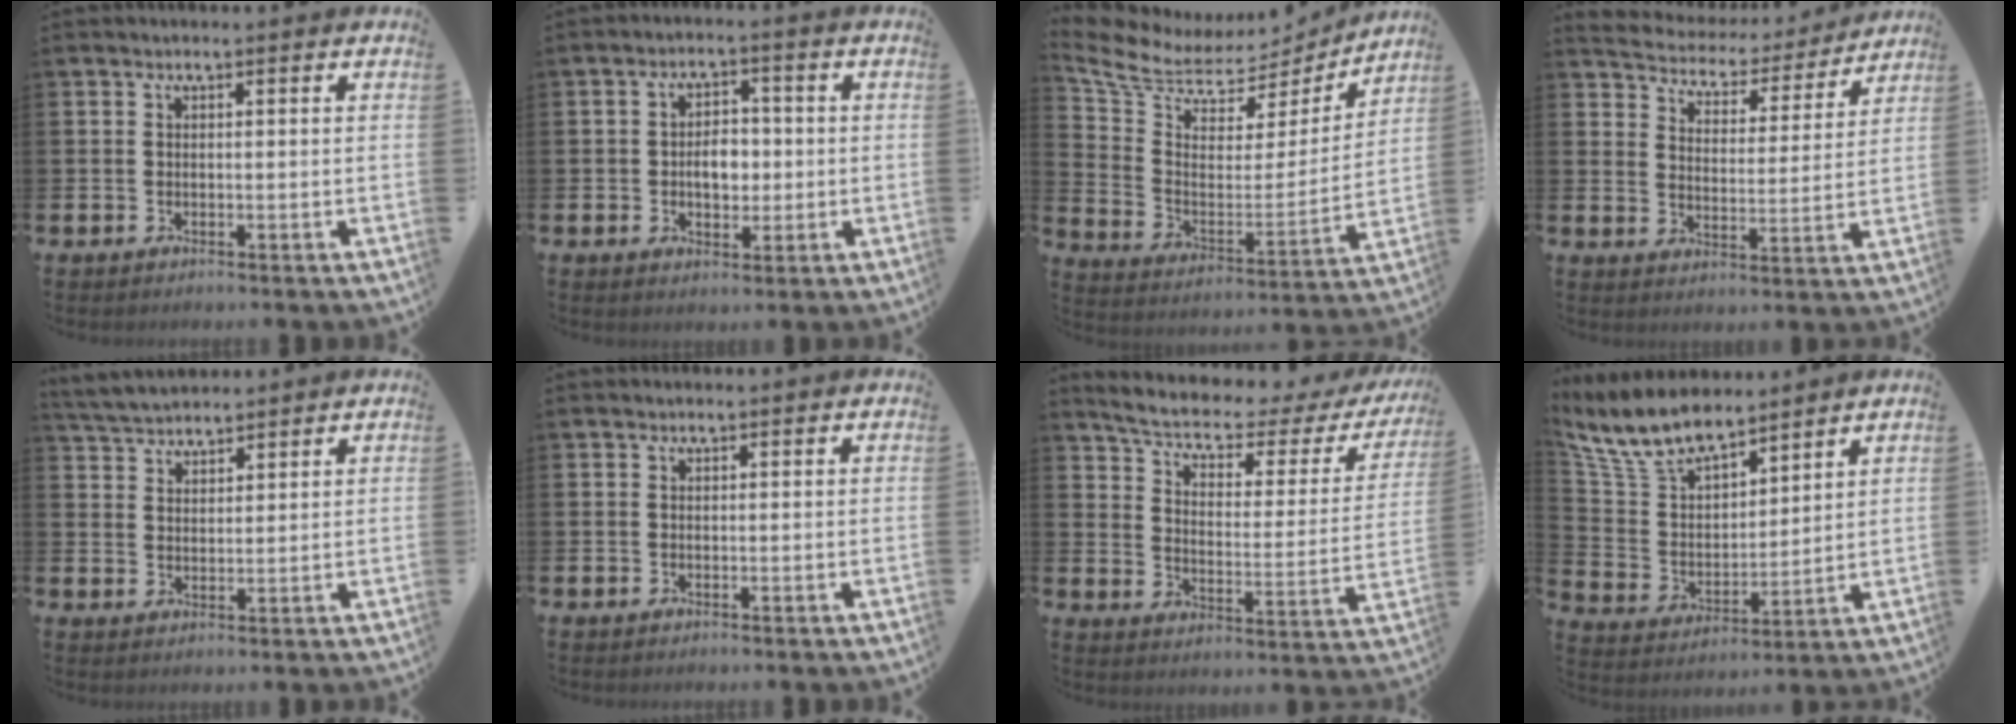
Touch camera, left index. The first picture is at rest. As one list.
[{"total": 3.9, "force": [-0.3, 2.8, 2.8], "torque": [-0.042, 0.003, -0.013]}, {"total": 7.6, "force": [6.9, 2.9, 1.1], "torque": [-0.075, -0.056, 0.117]}, {"total": 4.4, "force": [4.1, 1.6, 0.3], "torque": [-0.038, -0.033, 0.064]}, {"total": 4.2, "force": [4.2, 0.6, 0.2], "torque": [-0.024, -0.013, 0.078]}, {"total": 0.0}, {"total": 5.6, "force": [4.7, 1.6, 2.7], "torque": [-0.083, -0.033, 0.072]}, {"total": 10.0, "force": [8.7, 3.4, 3.6], "torque": [-0.114, -0.039, 0.163]}]